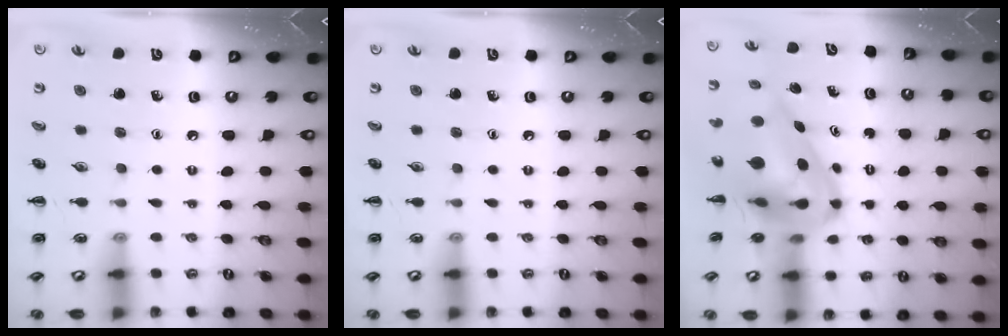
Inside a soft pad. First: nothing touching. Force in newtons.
{"total": 0.0}
{"total": 9.1, "press": 8.8, "slide": 2.4}